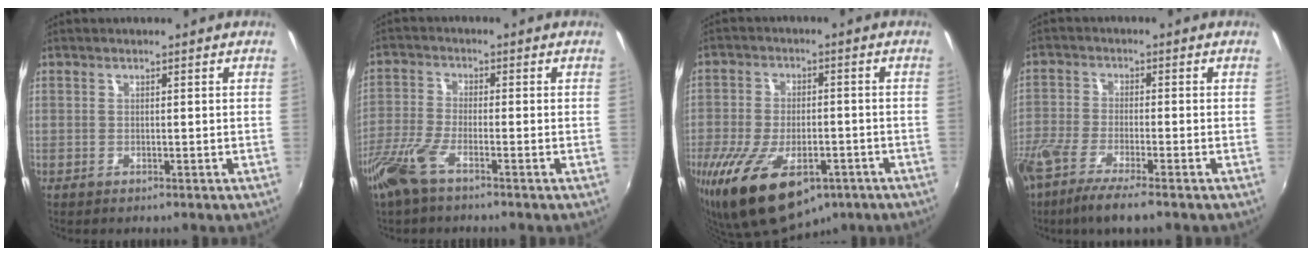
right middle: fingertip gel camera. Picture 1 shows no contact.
{"total": 6.9, "force": [-4.7, 1.6, 4.8], "torque": [-0.116, -0.010, -0.099]}
{"total": 19.7, "force": [-10.5, 9.6, 13.6], "torque": [-0.283, -0.046, -0.163]}
{"total": 9.3, "force": [-6.9, 1.3, 6.1], "torque": [-0.143, -0.034, -0.135]}